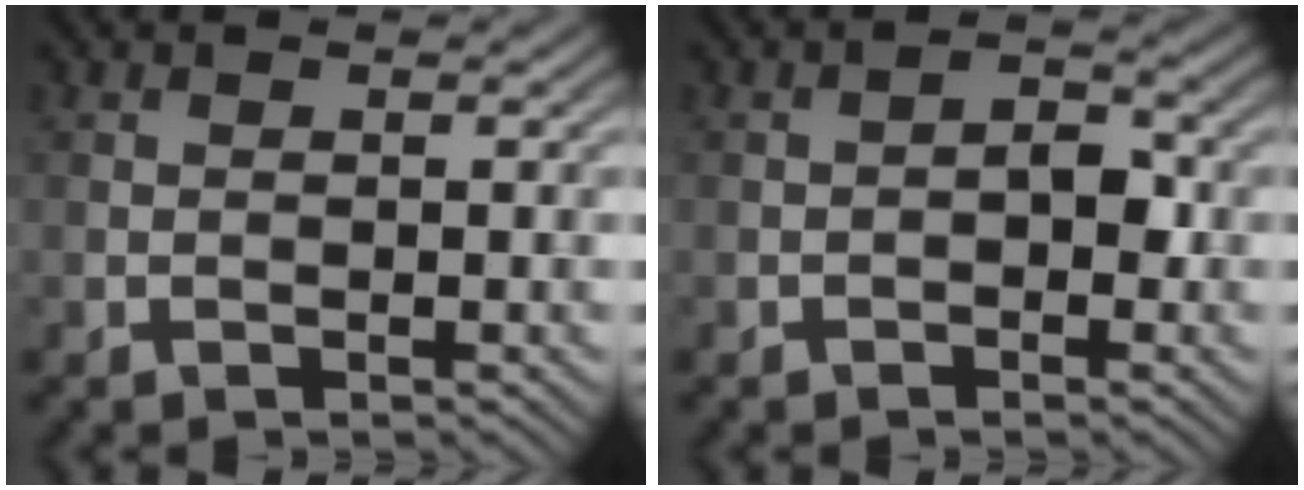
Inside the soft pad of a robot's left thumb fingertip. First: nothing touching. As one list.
[{"total": 2.7, "force": [-0.6, 1.6, 2.1], "torque": [-0.031, 0.005, -0.016]}]